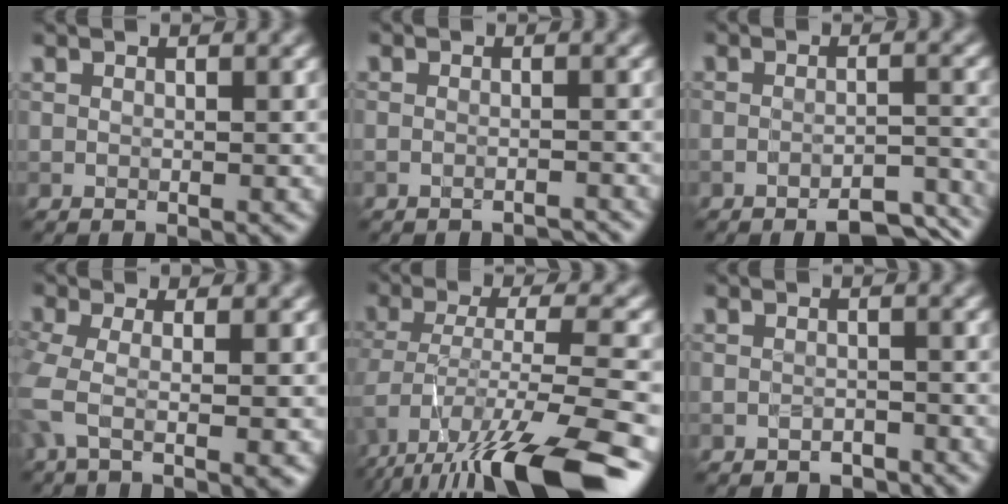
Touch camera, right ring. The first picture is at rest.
{"total": 1.2, "force": [-1.2, 0.0, 0.1], "torque": [0.000, -0.002, -0.021]}
{"total": 4.3, "force": [-3.5, 0.9, 2.3], "torque": [-0.035, -0.005, -0.044]}
{"total": 4.5, "force": [-1.2, 1.2, 4.2], "torque": [-0.090, -0.012, -0.029]}
{"total": 12.4, "force": [-7.9, 3.3, 9.0], "torque": [-0.168, -0.006, -0.122]}
{"total": 1.1, "force": [-1.0, 0.6, -0.1], "torque": [0.007, -0.004, -0.018]}